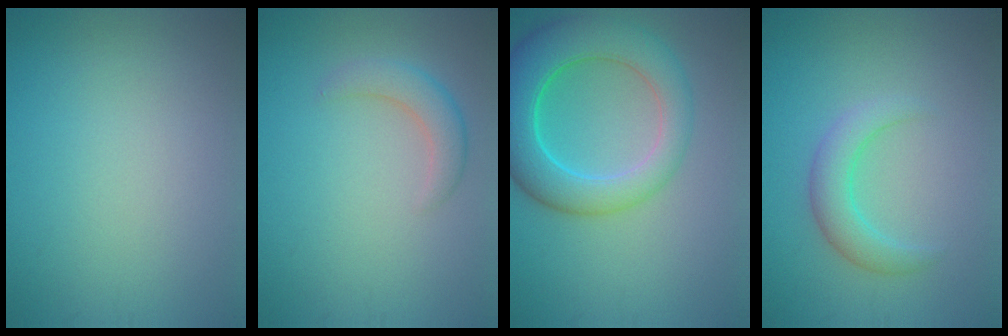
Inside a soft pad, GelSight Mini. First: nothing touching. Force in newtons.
{"total": 2.7, "press": 2.6, "slide": 0.2}
{"total": 8.1, "press": 8.1, "slide": 0.5}
{"total": 2.9, "press": 2.9, "slide": 0.2}